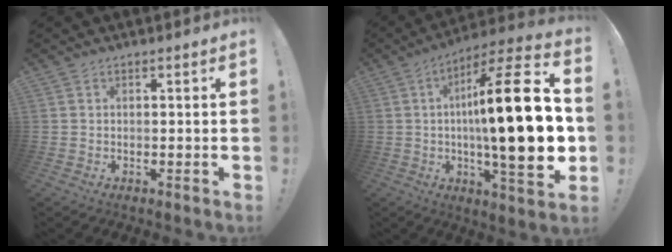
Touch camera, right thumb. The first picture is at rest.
{"total": 27.0, "force": [-0.8, 5.7, 26.4], "torque": [-0.434, 0.001, -0.026]}